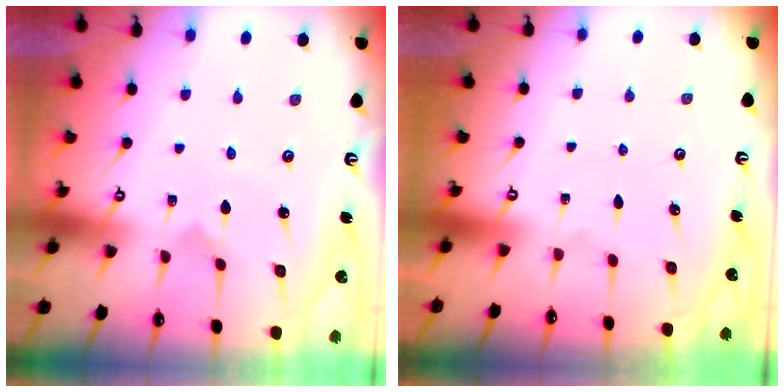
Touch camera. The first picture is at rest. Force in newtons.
{"total": 0.0}